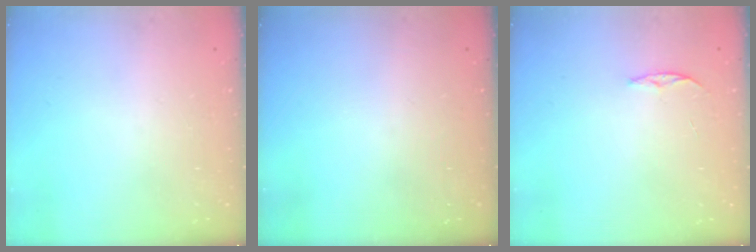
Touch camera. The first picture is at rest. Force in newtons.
{"total": 0.0}
{"total": 3.3, "press": 3.3, "slide": 0.4}